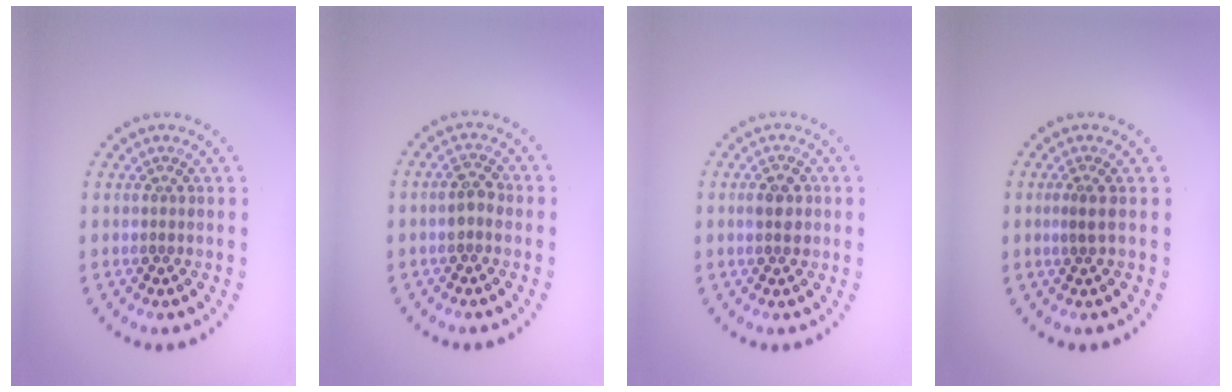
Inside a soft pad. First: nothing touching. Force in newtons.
{"total": 1.8, "press": 1.7, "slide": 0.6}
{"total": 2.4, "press": 2.4, "slide": 0.2}
{"total": 1.3, "press": 1.0, "slide": 0.9}